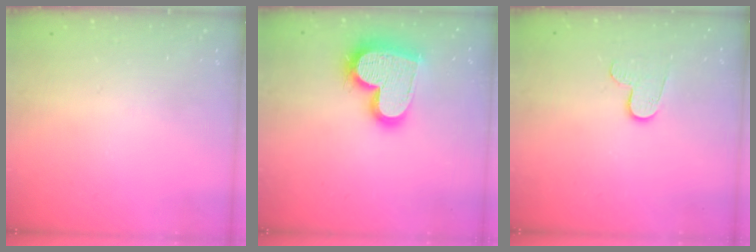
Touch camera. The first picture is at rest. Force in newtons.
{"total": 20.6, "press": 20.5, "slide": 1.4}
{"total": 5.9, "press": 5.9, "slide": 0.4}